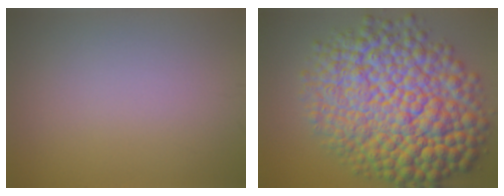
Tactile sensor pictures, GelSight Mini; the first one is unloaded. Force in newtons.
{"total": 16.5, "press": 16.5, "slide": 0.2}